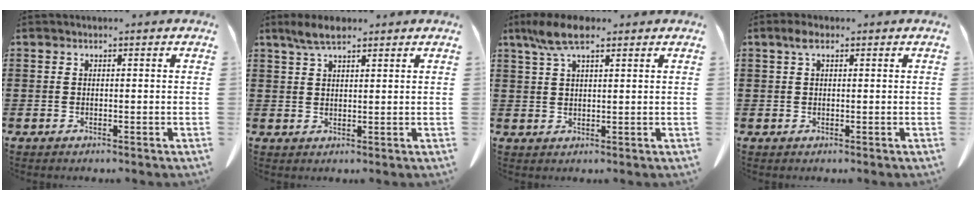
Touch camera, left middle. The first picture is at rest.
{"total": 4.1, "force": [2.9, 1.1, 2.7], "torque": [-0.060, 0.003, 0.055]}
{"total": 6.4, "force": [3.8, 1.7, 4.9], "torque": [-0.109, 0.001, 0.067]}
{"total": 2.0, "force": [0.8, 0.9, 1.5], "torque": [-0.035, 0.006, 0.015]}